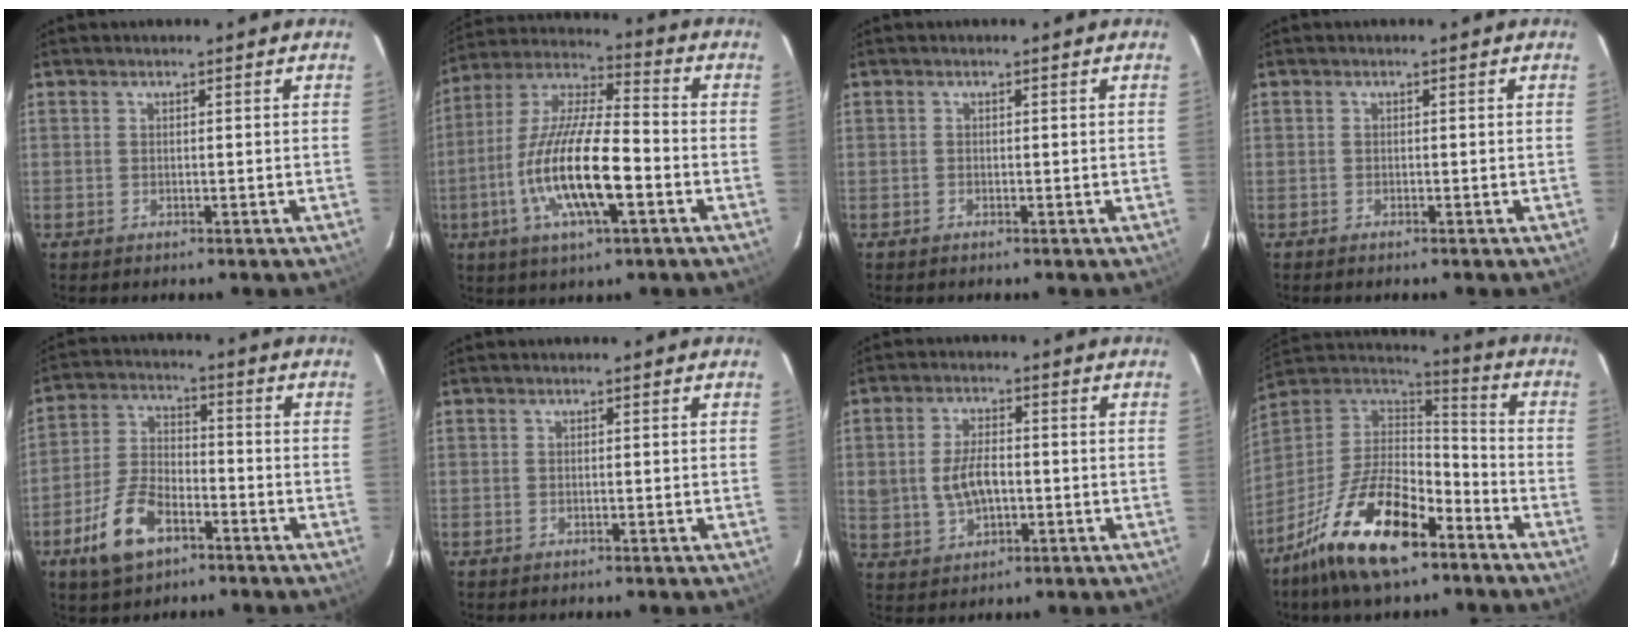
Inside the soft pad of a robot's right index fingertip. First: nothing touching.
{"total": 17.1, "force": [-5.3, 4.6, 15.6], "torque": [-0.311, -0.012, -0.105]}
{"total": 0.0}
{"total": 0.6, "force": [-0.5, 0.1, 0.2], "torque": [-0.005, -0.001, -0.011]}
{"total": 11.1, "force": [-6.2, 5.7, 7.3], "torque": [-0.161, 0.005, -0.113]}
{"total": 0.0}
{"total": 7.2, "force": [-0.5, 4.4, 5.8], "torque": [-0.119, 0.003, 0.002]}
{"total": 20.9, "force": [-12.6, 8.5, 14.4], "torque": [-0.284, -0.008, -0.227]}